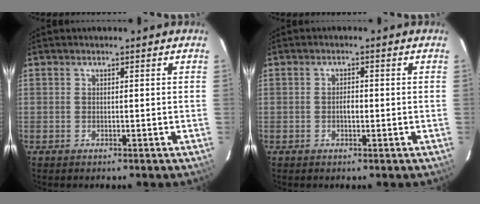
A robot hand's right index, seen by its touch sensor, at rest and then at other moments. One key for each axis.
{"total": 1.6, "fx": -0.4, "fy": 0.6, "fz": 1.4, "tx": -0.025, "ty": 0.003, "tz": -0.007}